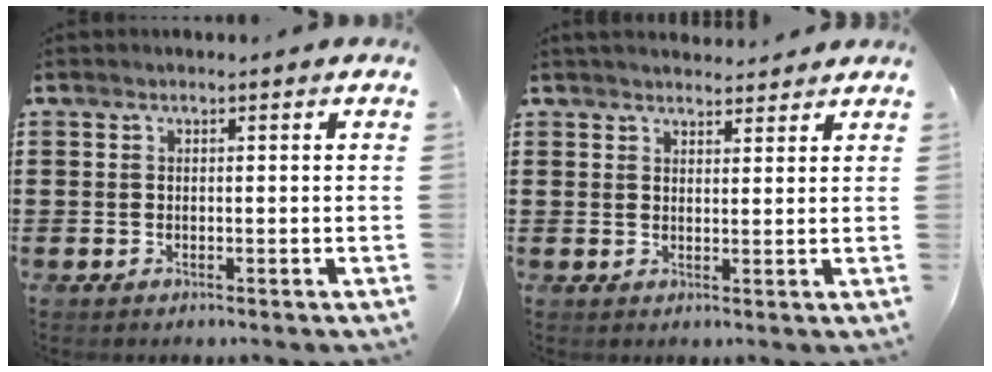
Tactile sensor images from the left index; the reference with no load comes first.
{"total": 2.3, "force": [2.3, 0.3, 0.1], "torque": [-0.008, -0.002, 0.044]}